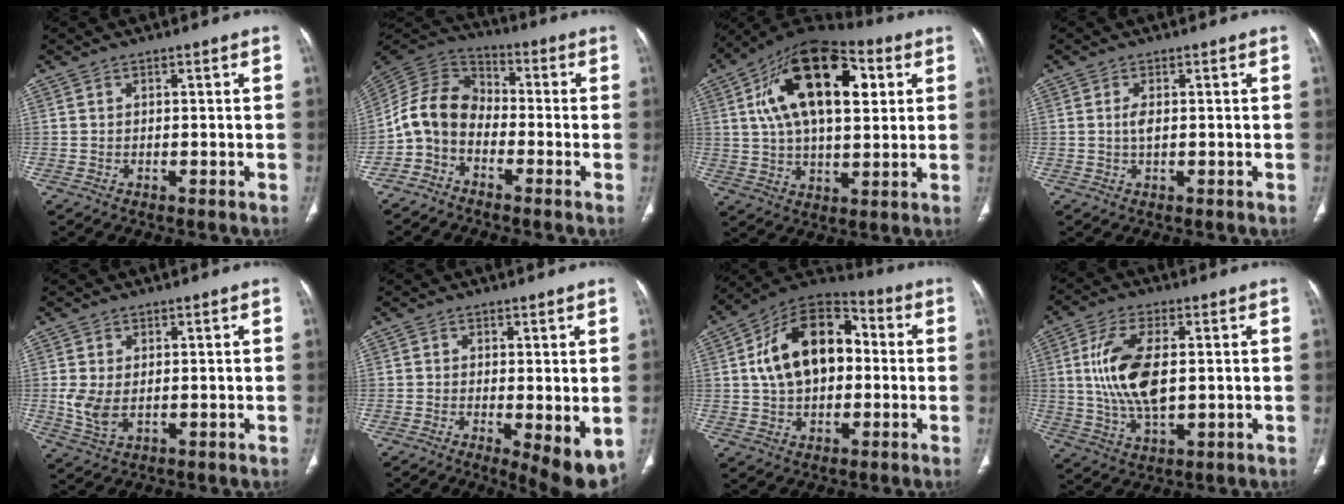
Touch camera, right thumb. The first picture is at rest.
{"total": 9.6, "force": [-3.4, 7.0, 5.6], "torque": [-0.102, 0.058, -0.085]}
{"total": 22.5, "force": [6.8, 11.5, 18.1], "torque": [-0.281, 0.007, 0.104]}
{"total": 1.8, "force": [0.2, 0.7, 1.6], "torque": [-0.037, -0.002, 0.006]}
{"total": 5.0, "force": [0.3, 3.1, 3.9], "torque": [-0.085, -0.010, 0.014]}
{"total": 7.9, "force": [-1.4, 2.7, 7.3], "torque": [-0.103, -0.024, -0.017]}
{"total": 17.6, "force": [1.9, 11.4, 13.2], "torque": [-0.192, 0.033, 0.024]}
{"total": 13.1, "force": [1.5, 6.3, 11.4], "torque": [-0.227, -0.006, 0.033]}